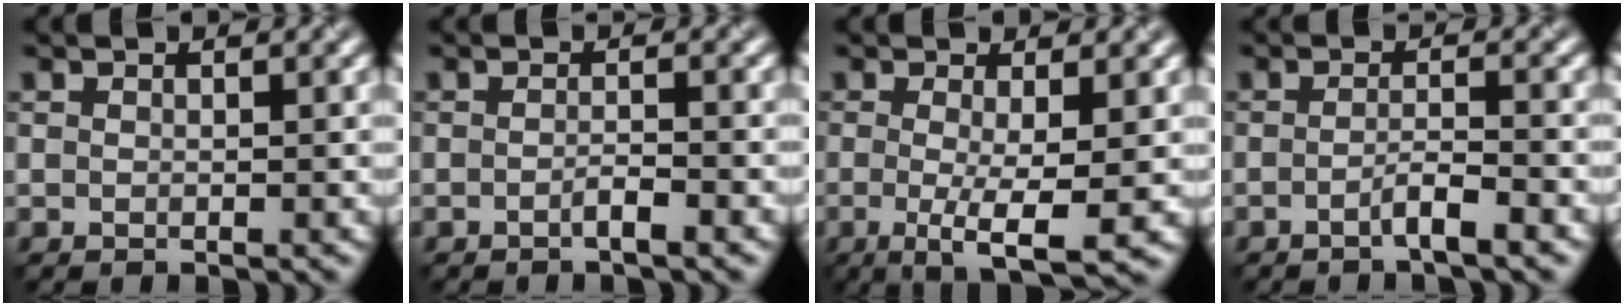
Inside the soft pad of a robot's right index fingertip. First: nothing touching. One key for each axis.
{"total": 1.7, "fx": -1.2, "fy": 0.2, "fz": 1.2, "tx": -0.015, "ty": 0.007, "tz": -0.018}
{"total": 4.9, "fx": -1.3, "fy": 0.8, "fz": 4.7, "tx": -0.073, "ty": -0.006, "tz": -0.014}
{"total": 2.4, "fx": -1.7, "fy": 0.2, "fz": 1.7, "tx": -0.024, "ty": 0.011, "tz": -0.029}